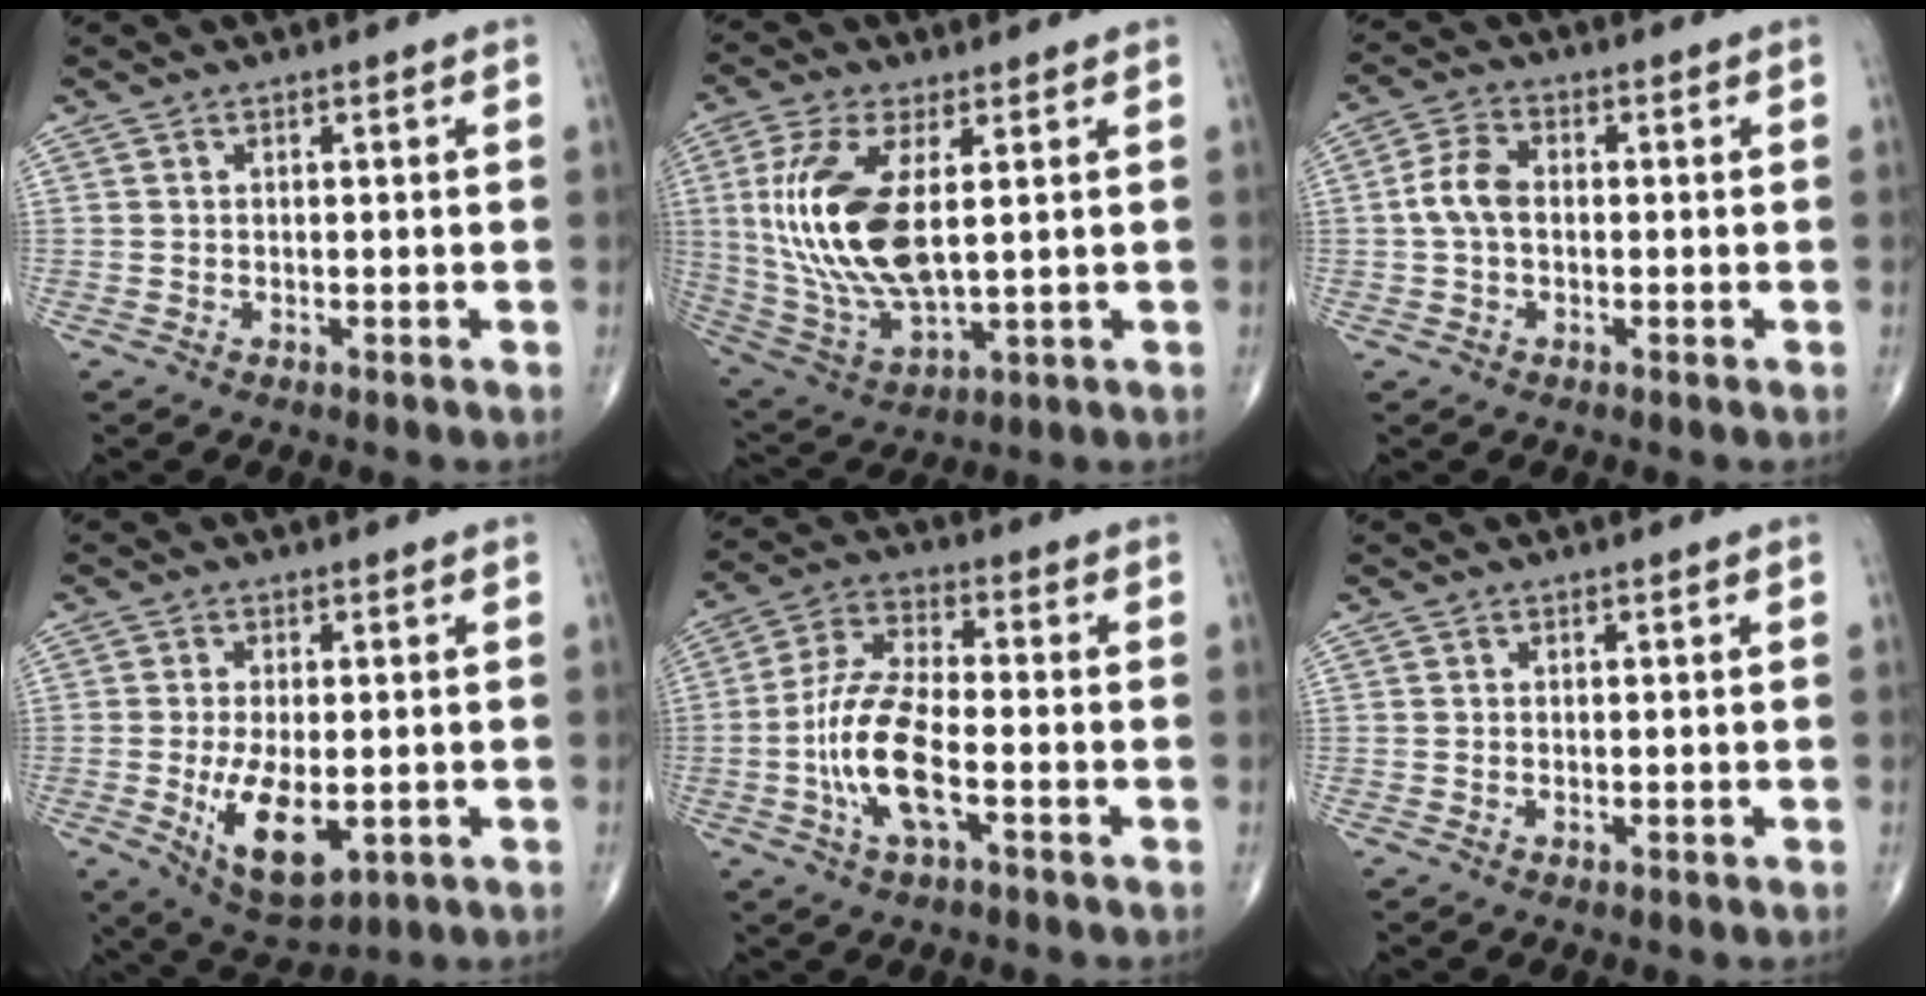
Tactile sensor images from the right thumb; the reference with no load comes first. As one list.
[{"total": 17.5, "force": [2.5, 7.6, 15.5], "torque": [-0.338, -0.017, 0.060]}, {"total": 5.5, "force": [-0.2, 3.5, 4.2], "torque": [-0.088, 0.018, -0.011]}, {"total": 10.6, "force": [-2.2, 5.0, 9.0], "torque": [-0.147, -0.018, -0.024]}, {"total": 12.4, "force": [-3.4, 4.5, 11.0], "torque": [-0.230, 0.023, -0.068]}, {"total": 0.0}]